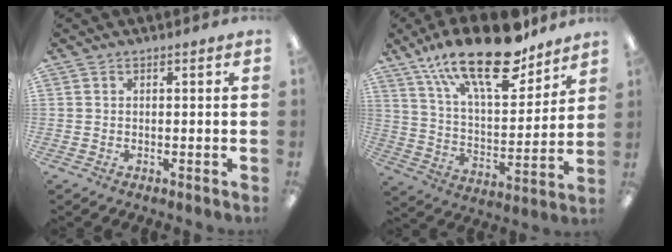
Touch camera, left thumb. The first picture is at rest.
{"total": 23.5, "force": [16.1, 8.9, 14.6], "torque": [-0.239, -0.092, 0.276]}